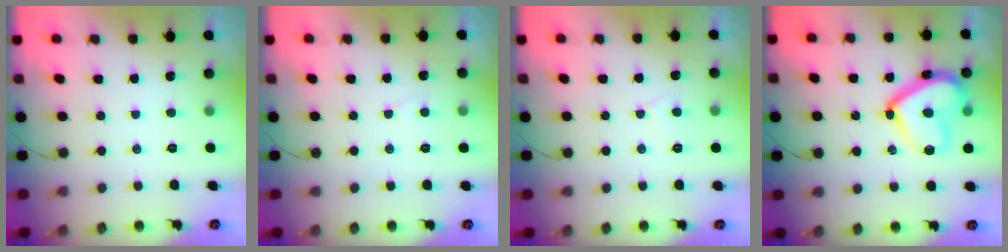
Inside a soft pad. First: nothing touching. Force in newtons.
{"total": 2.7, "press": 2.7, "slide": 0.3}
{"total": 2.4, "press": 2.4, "slide": 0.2}
{"total": 17.5, "press": 17.4, "slide": 1.7}